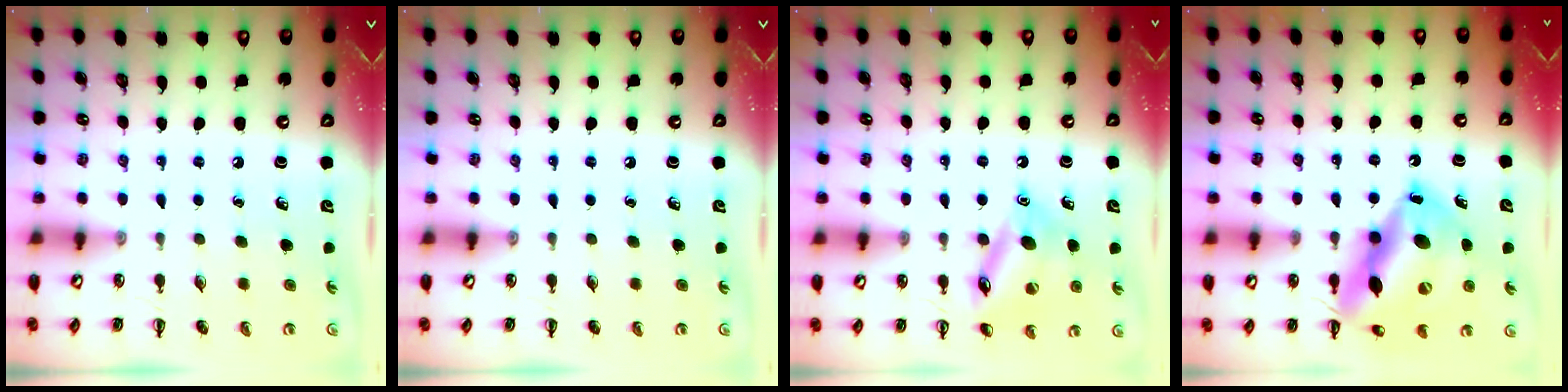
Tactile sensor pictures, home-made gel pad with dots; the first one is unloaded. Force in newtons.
{"total": 0.0}
{"total": 13.8, "press": 13.8, "slide": 1.5}
{"total": 19.6, "press": 19.5, "slide": 2.3}